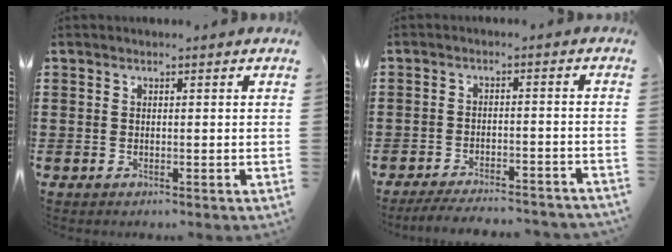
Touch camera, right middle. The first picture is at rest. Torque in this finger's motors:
{"motor_torque": [0.78, 0.00, 0.17, 0.05]}